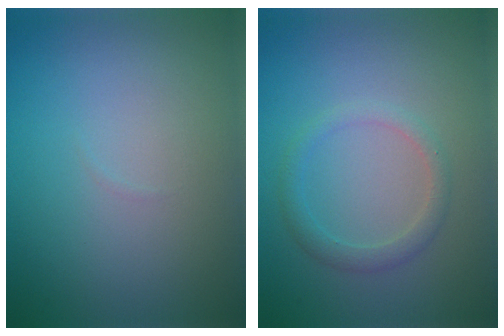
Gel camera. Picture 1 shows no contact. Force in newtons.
{"total": 1.9, "press": 1.9, "slide": 0.1}